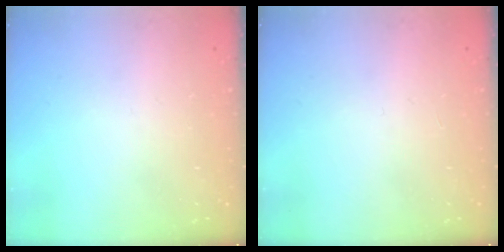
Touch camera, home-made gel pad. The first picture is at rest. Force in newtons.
{"total": 0.0}